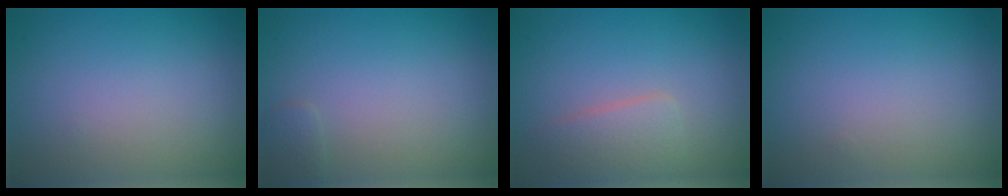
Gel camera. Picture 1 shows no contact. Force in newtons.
{"total": 0.8, "press": 0.8, "slide": 0.1}
{"total": 2.8, "press": 2.8, "slide": 0.1}
{"total": 0.0}